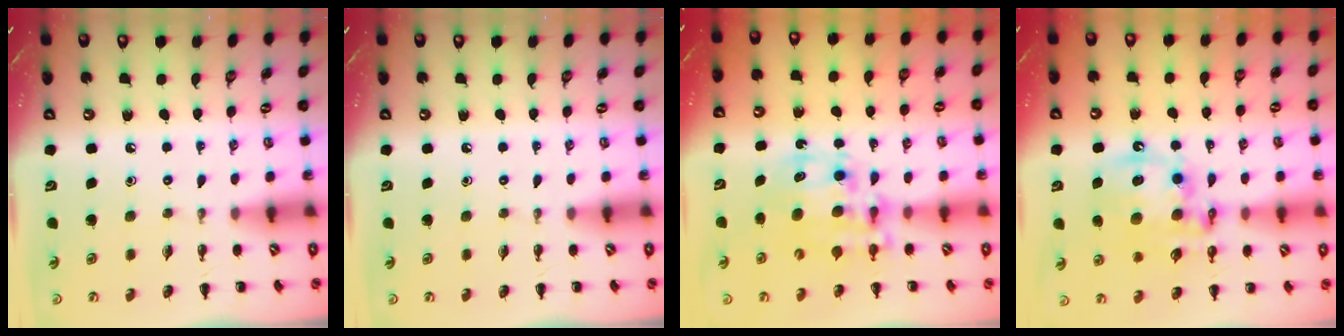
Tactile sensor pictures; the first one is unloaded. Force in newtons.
{"total": 0.0}
{"total": 11.9, "press": 11.6, "slide": 2.7}
{"total": 14.6, "press": 14.1, "slide": 3.6}